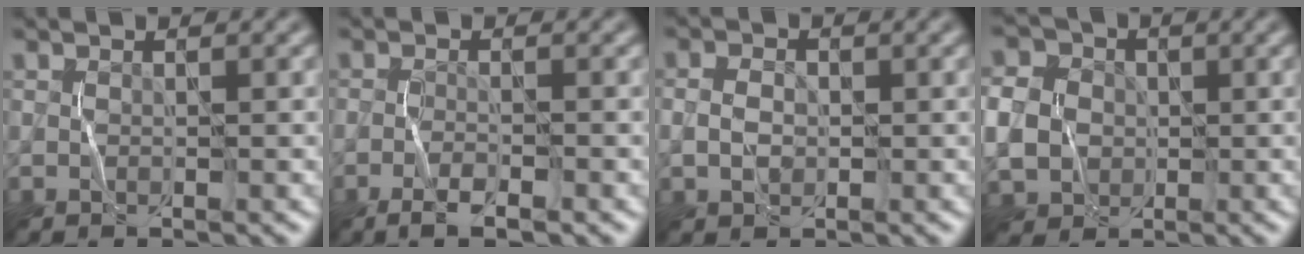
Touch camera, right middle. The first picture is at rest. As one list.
[{"total": 2.2, "force": [-1.4, 0.2, 1.7], "torque": [-0.032, 0.000, -0.027]}, {"total": 1.9, "force": [-0.2, 1.4, 1.2], "torque": [-0.024, 0.000, -0.002]}, {"total": 6.6, "force": [-0.3, 5.8, 3.2], "torque": [-0.078, 0.003, -0.017]}]